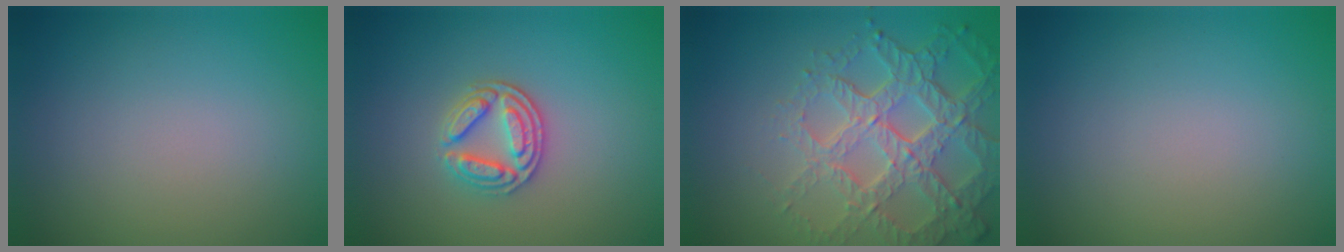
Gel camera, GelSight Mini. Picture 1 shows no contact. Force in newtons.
{"total": 3.3, "press": 3.0, "slide": 1.3}
{"total": 7.3, "press": 5.1, "slide": 5.1}
{"total": 0.0}